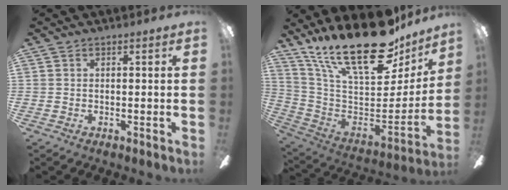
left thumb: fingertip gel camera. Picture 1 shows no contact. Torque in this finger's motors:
{"motor_torque": [2.85, 0.99, 1.35, -1.42, 0.48]}